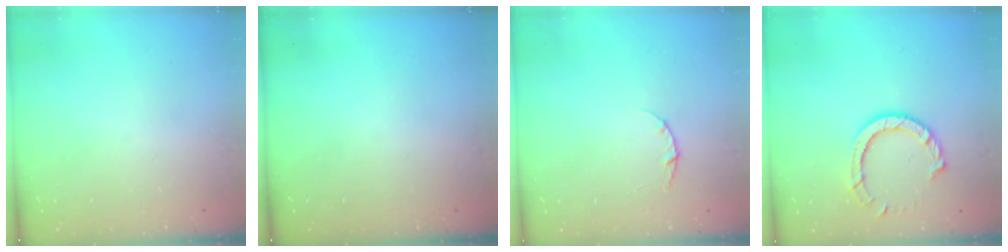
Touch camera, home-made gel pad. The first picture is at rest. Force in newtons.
{"total": 0.0}
{"total": 2.8, "press": 2.8, "slide": 0.4}
{"total": 8.8, "press": 8.7, "slide": 1.0}